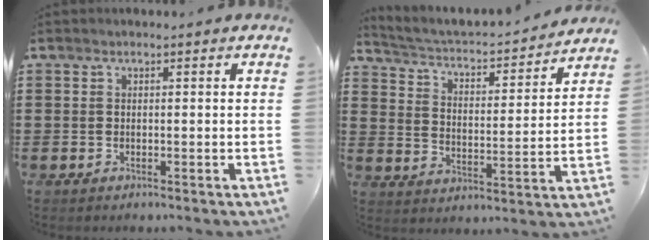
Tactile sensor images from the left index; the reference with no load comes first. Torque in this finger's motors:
{"motor_torque": [-0.43, 0.41, 0.16, 0.11]}